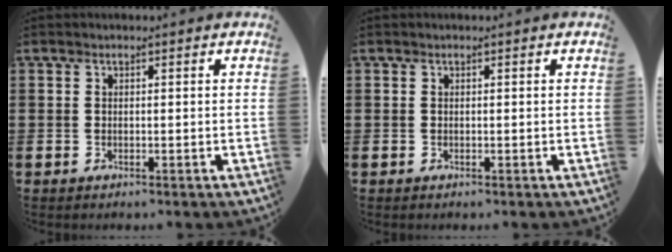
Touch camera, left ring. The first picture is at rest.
{"total": 0.0}